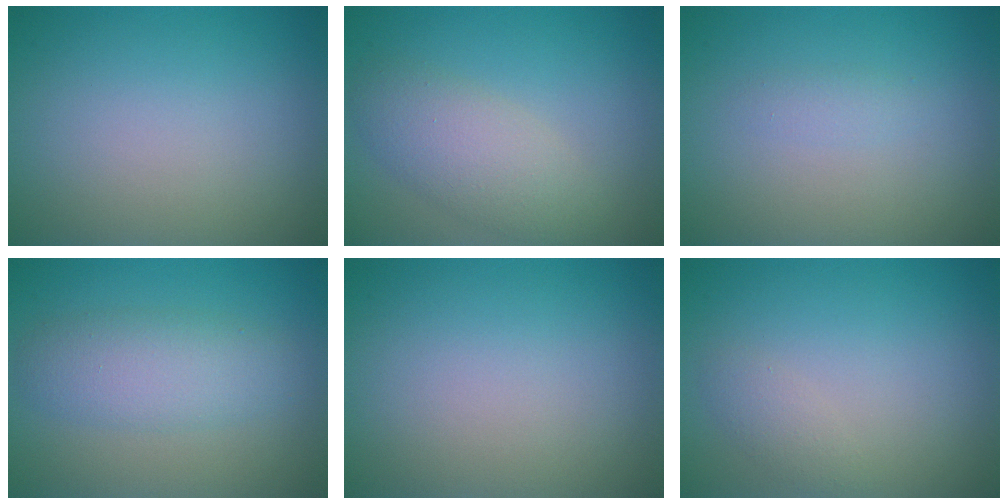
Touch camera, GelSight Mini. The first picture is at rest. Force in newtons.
{"total": 4.2, "press": 4.2, "slide": 0.1}
{"total": 0.8, "press": 0.8, "slide": 0.1}
{"total": 3.9, "press": 3.9, "slide": 0.0}
{"total": 0.0}
{"total": 1.1, "press": 1.1, "slide": 0.1}